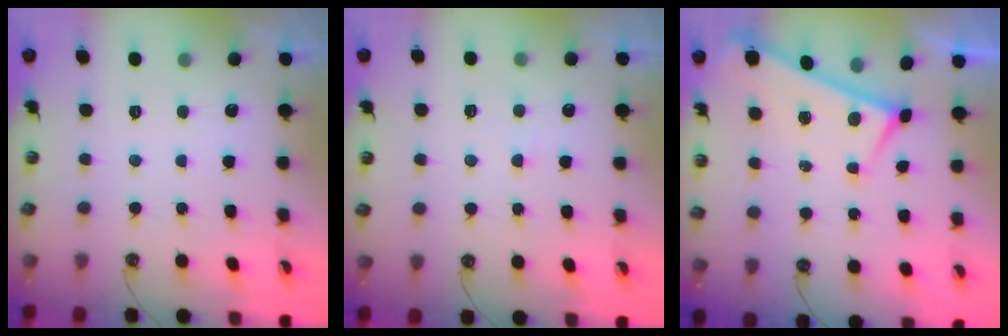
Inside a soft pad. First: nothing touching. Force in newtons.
{"total": 5.6, "press": 5.6, "slide": 0.5}
{"total": 0.0}